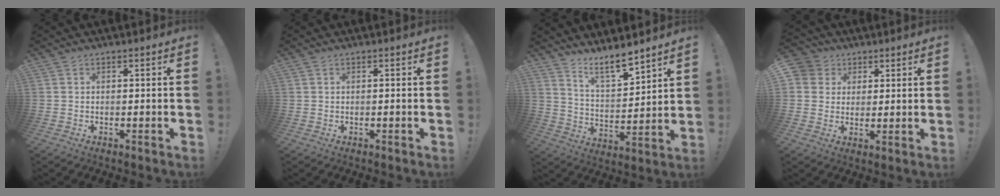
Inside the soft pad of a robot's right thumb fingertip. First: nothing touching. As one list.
[{"total": 0.0}, {"total": 9.7, "force": [8.4, 1.8, 4.4], "torque": [-0.073, -0.071, 0.150]}, {"total": 5.8, "force": [2.2, 5.2, 1.2], "torque": [-0.024, -0.008, 0.046]}]